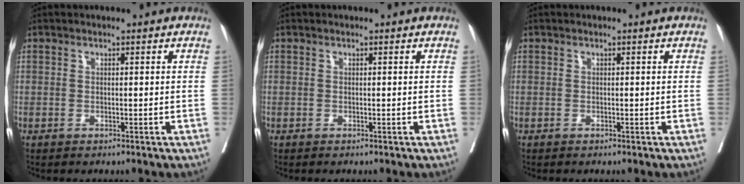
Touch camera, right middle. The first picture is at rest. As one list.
[{"total": 0.0}, {"total": 0.0}]